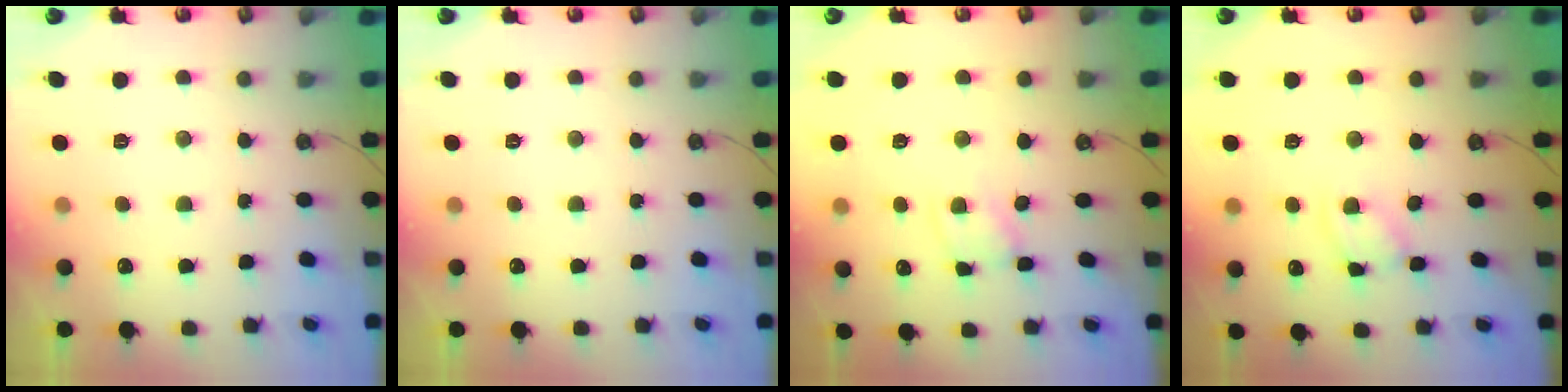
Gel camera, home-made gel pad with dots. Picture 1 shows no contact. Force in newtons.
{"total": 0.0}
{"total": 1.2, "press": 1.2, "slide": 0.2}
{"total": 2.1, "press": 2.1, "slide": 0.4}